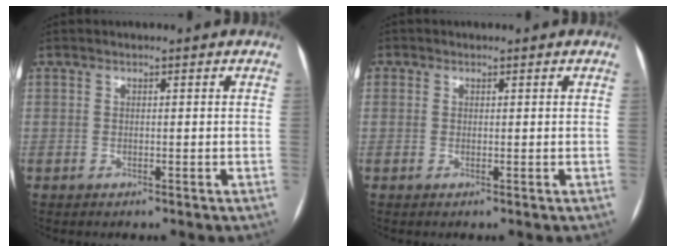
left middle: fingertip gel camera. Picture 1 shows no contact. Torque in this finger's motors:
{"motor_torque": [0.69, -0.45, 0.57, 0.09]}